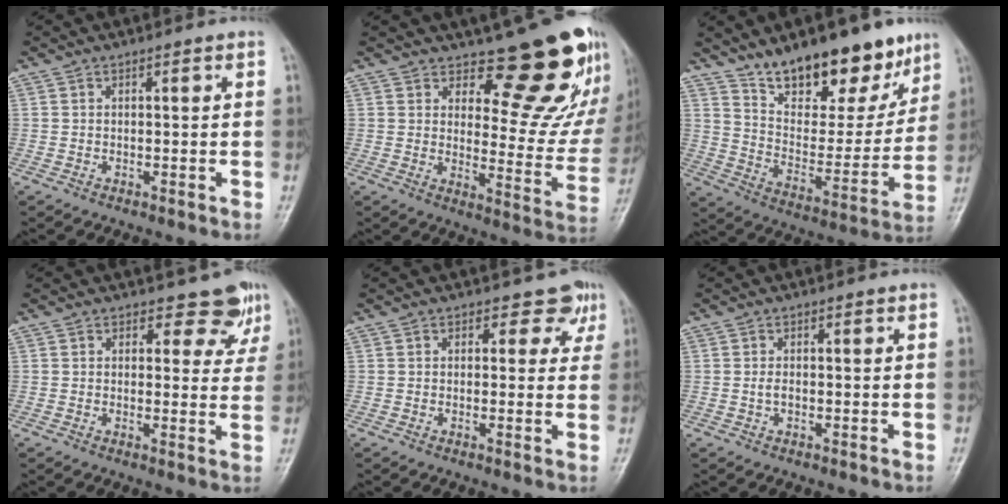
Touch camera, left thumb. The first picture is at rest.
{"total": 16.1, "force": [12.9, 5.8, 7.7], "torque": [-0.039, -0.120, 0.163]}
{"total": 20.9, "force": [15.0, 9.2, 11.2], "torque": [-0.118, -0.086, 0.244]}
{"total": 5.6, "force": [4.5, 3.1, 1.0], "torque": [0.022, -0.033, 0.042]}
{"total": 4.1, "force": [2.7, 3.0, 0.9], "torque": [0.024, -0.014, 0.018]}
{"total": 1.2, "force": [-0.1, 0.7, 1.0], "torque": [-0.018, 0.000, -0.002]}